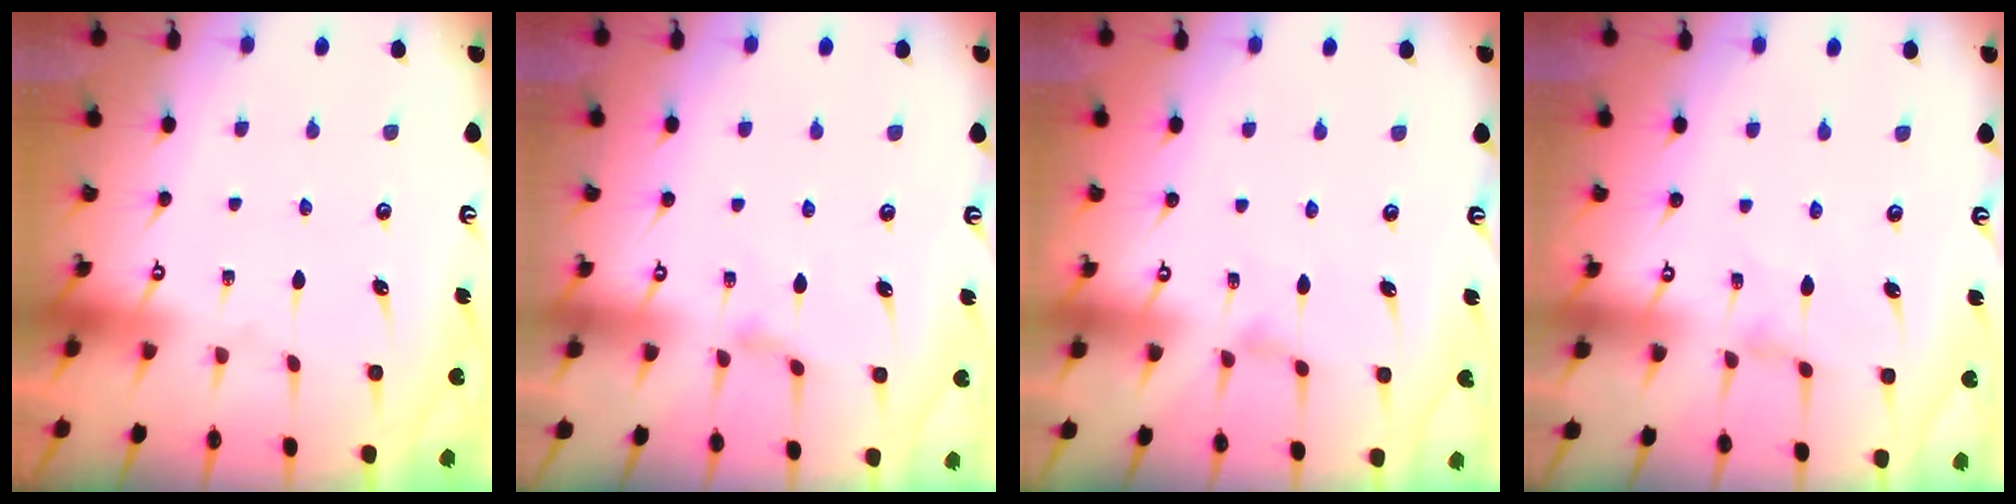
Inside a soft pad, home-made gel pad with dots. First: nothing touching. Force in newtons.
{"total": 3.5, "press": 3.4, "slide": 0.5}
{"total": 1.4, "press": 1.3, "slide": 0.4}
{"total": 0.9, "press": 0.8, "slide": 0.3}